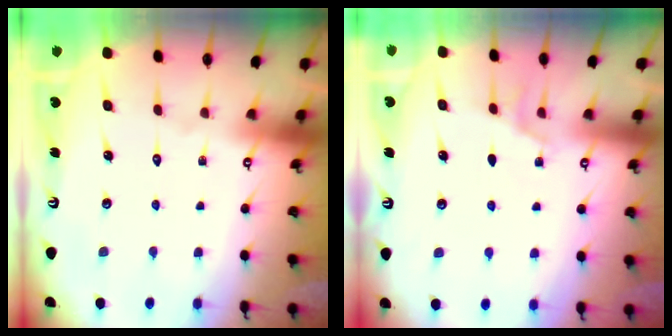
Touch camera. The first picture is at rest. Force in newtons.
{"total": 5.4, "press": 4.8, "slide": 2.6}